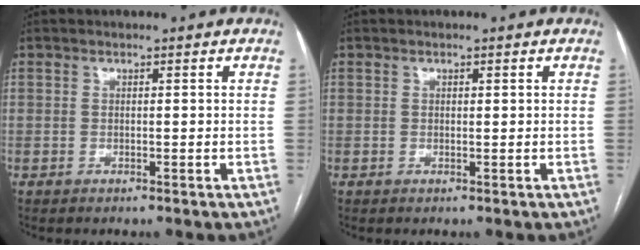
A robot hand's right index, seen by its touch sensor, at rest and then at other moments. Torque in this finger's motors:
{"motor_torque": [0.26, 0.35, 0.00, 0.00]}